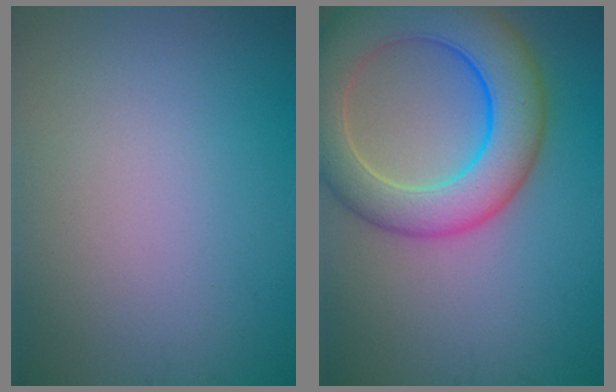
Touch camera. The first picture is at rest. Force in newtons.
{"total": 9.4, "press": 9.4, "slide": 0.5}